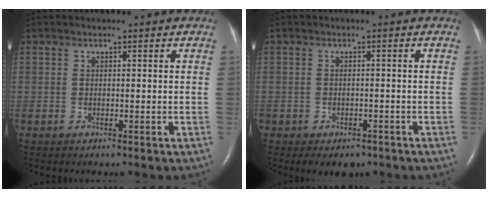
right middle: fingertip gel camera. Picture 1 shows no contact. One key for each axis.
{"total": 4.1, "fx": -2.9, "fy": 2.4, "fz": 1.5, "tx": -0.015, "ty": 0.003, "tz": -0.033}